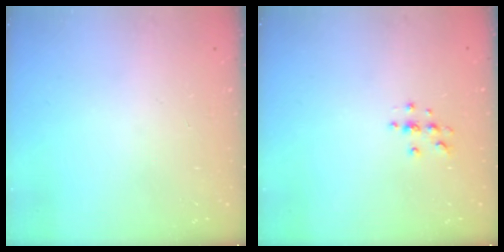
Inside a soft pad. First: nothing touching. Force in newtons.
{"total": 3.8, "press": 3.8, "slide": 0.4}